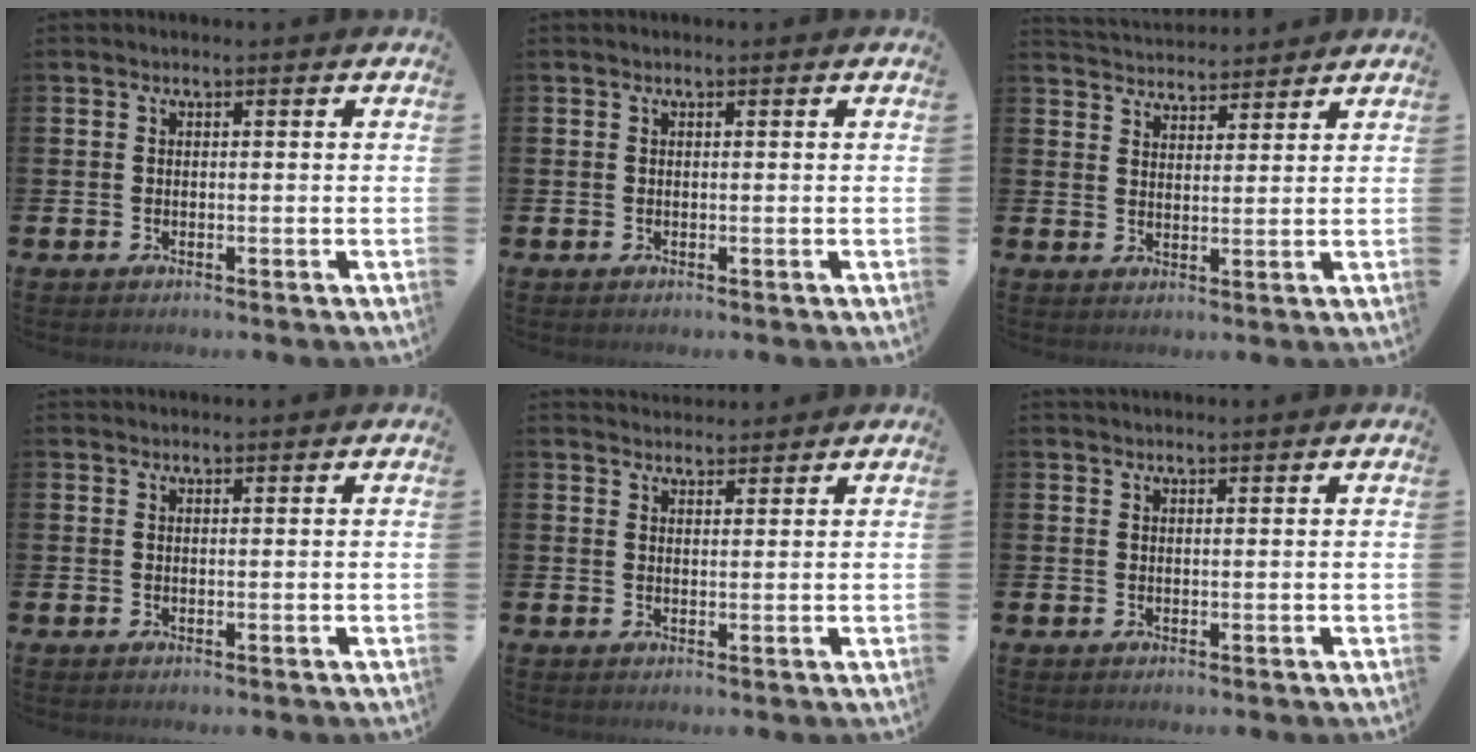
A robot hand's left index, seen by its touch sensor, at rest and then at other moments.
{"total": 0.0}
{"total": 4.0, "force": [3.9, 0.6, -0.4], "torque": [0.001, -0.025, 0.071]}
{"total": 0.9, "force": [0.9, 0.0, 0.0], "torque": [0.009, -0.003, 0.015]}
{"total": 2.6, "force": [2.6, 0.5, -0.2], "torque": [0.011, -0.014, 0.044]}
{"total": 1.0, "force": [1.0, 0.0, 0.1], "torque": [0.008, -0.004, 0.017]}